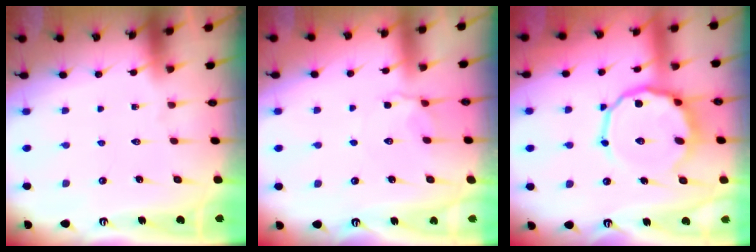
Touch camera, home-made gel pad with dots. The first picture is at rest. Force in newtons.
{"total": 3.8, "press": 3.6, "slide": 1.2}
{"total": 12.4, "press": 12.1, "slide": 2.6}